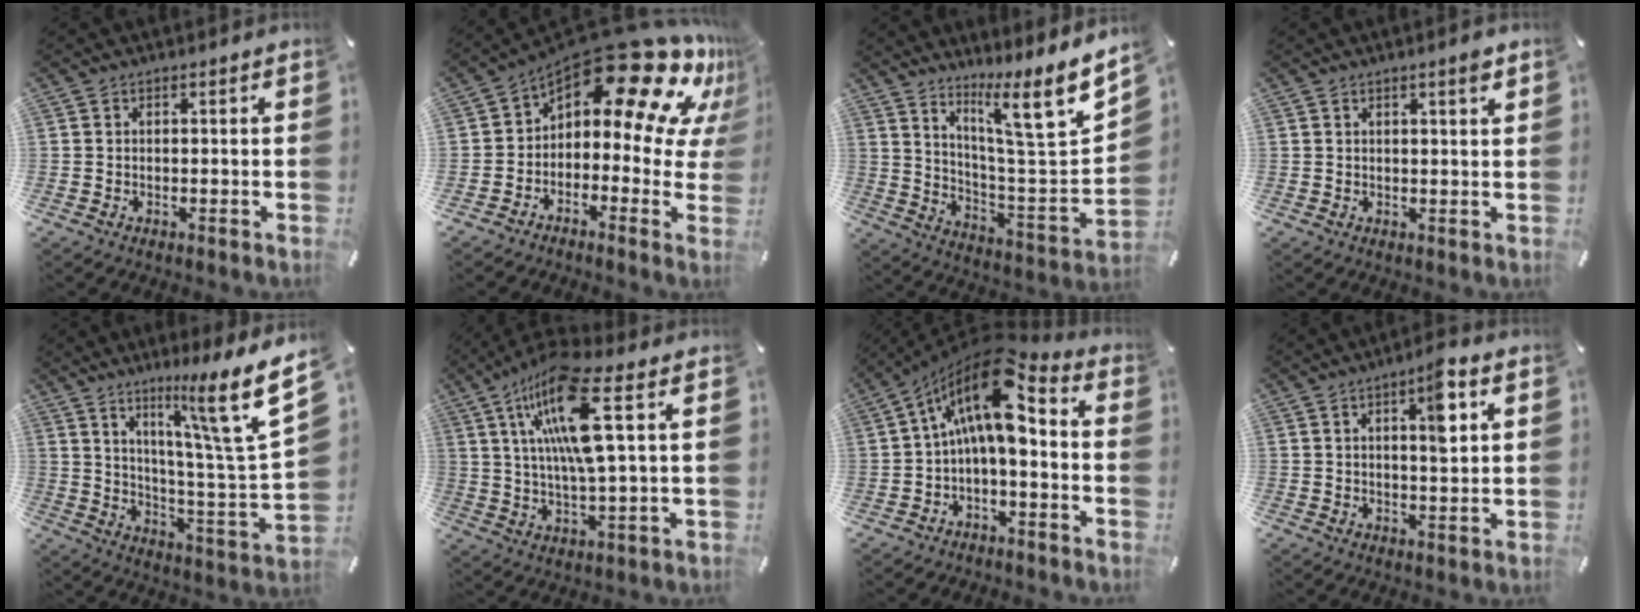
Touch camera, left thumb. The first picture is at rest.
{"total": 18.7, "force": [12.0, 7.6, 12.2], "torque": [-0.173, -0.101, 0.198]}
{"total": 14.4, "force": [10.0, 2.0, 10.3], "torque": [-0.158, -0.096, 0.147]}
{"total": 2.2, "force": [1.4, 0.2, 1.7], "torque": [-0.026, -0.003, 0.022]}
{"total": 19.0, "force": [11.6, 1.6, 14.9], "torque": [-0.224, -0.090, 0.165]}
{"total": 15.9, "force": [5.3, 3.6, 14.6], "torque": [-0.296, -0.006, 0.081]}
{"total": 16.0, "force": [3.5, 7.3, 13.7], "torque": [-0.251, -0.017, 0.052]}
{"total": 7.4, "force": [2.8, 1.9, 6.6], "torque": [-0.092, -0.013, 0.038]}